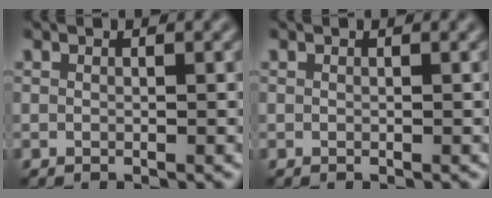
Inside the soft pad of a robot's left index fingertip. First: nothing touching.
{"total": 0.0}